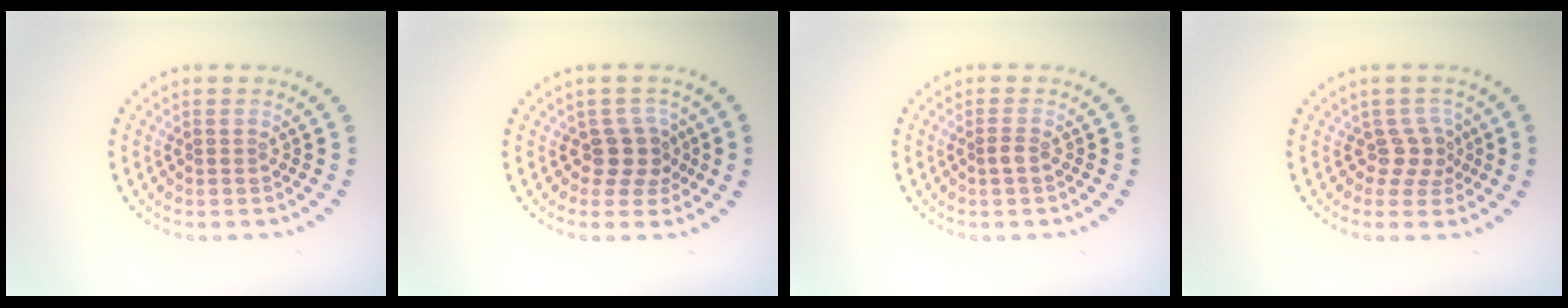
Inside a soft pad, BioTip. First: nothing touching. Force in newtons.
{"total": 2.5, "press": 2.0, "slide": 1.5}
{"total": 0.8, "press": 0.6, "slide": 0.5}
{"total": 2.1, "press": 1.4, "slide": 1.6}